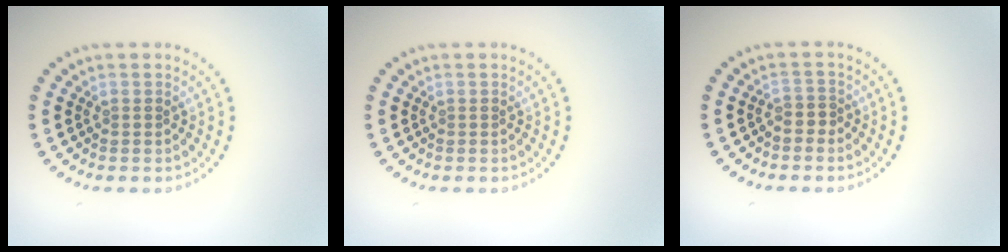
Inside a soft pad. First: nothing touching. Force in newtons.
{"total": 0.0}
{"total": 1.1, "press": 0.7, "slide": 0.9}